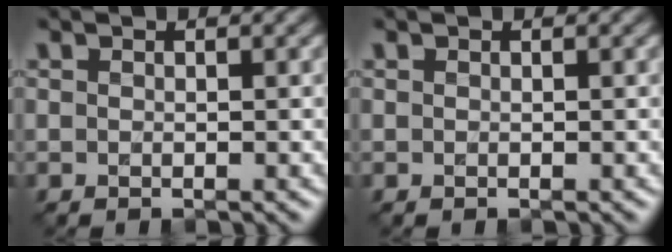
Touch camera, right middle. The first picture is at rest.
{"total": 0.0}